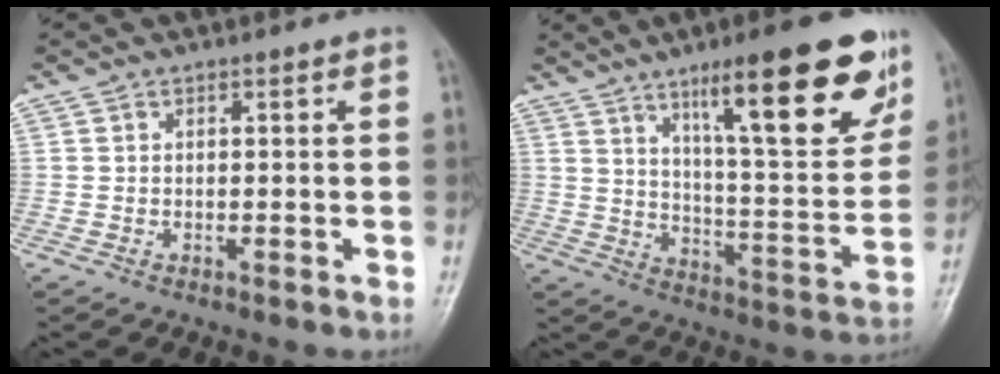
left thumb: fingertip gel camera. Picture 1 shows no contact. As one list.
[{"total": 22.1, "force": [12.7, 5.0, 17.3], "torque": [-0.212, -0.048, 0.198]}]